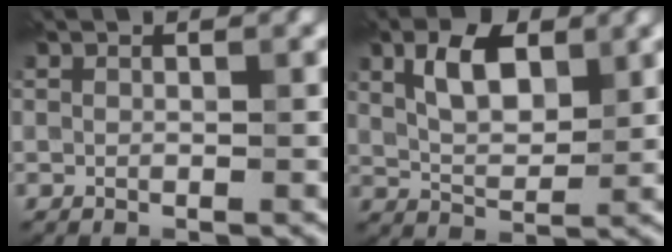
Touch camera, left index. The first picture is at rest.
{"total": 4.4, "force": [1.9, 2.3, 3.3], "torque": [-0.063, 0.011, 0.033]}